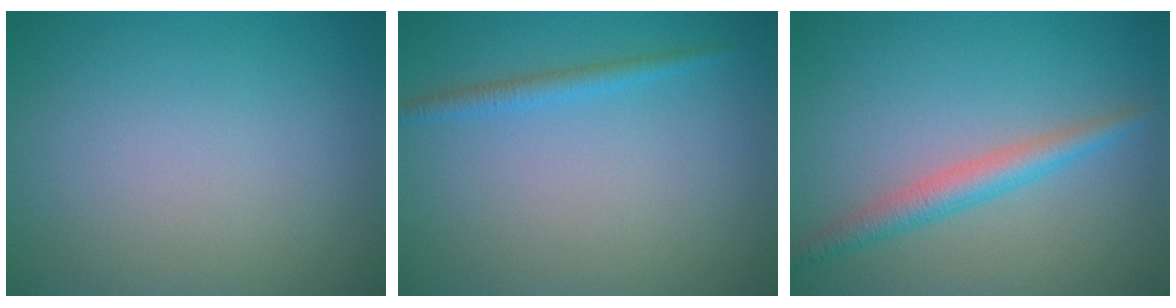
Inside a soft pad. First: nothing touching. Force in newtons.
{"total": 1.5, "press": 1.5, "slide": 0.1}
{"total": 2.8, "press": 2.8, "slide": 0.1}